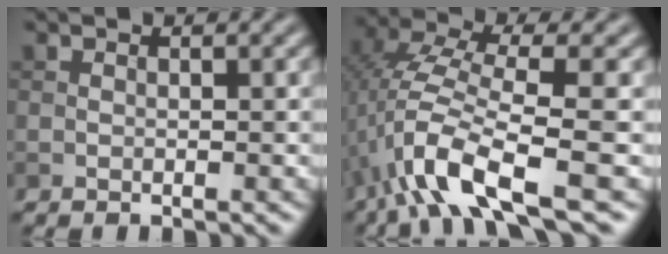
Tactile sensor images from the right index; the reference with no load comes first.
{"total": 7.9, "force": [-3.5, 1.8, 6.9], "torque": [-0.136, 0.013, -0.075]}